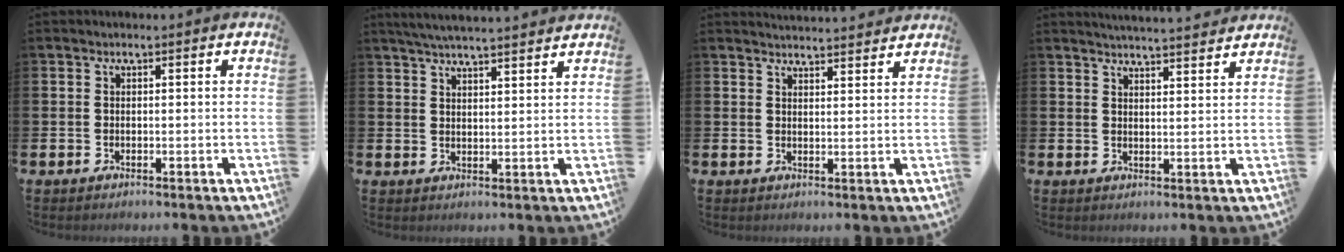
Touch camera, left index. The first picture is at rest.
{"total": 4.8, "force": [4.7, -0.1, 1.1], "torque": [-0.027, -0.020, 0.083]}
{"total": 3.3, "force": [3.3, 0.0, 0.0], "torque": [-0.003, -0.021, 0.060]}
{"total": 3.9, "force": [3.9, -0.4, 0.0], "torque": [-0.005, -0.026, 0.069]}